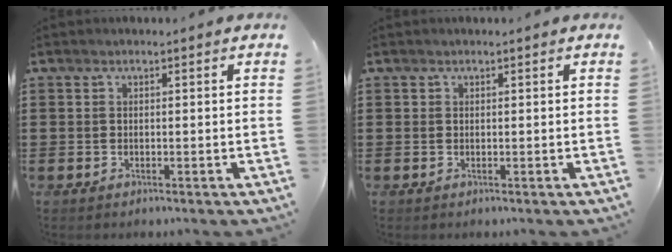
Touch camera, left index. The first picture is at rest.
{"total": 0.0}